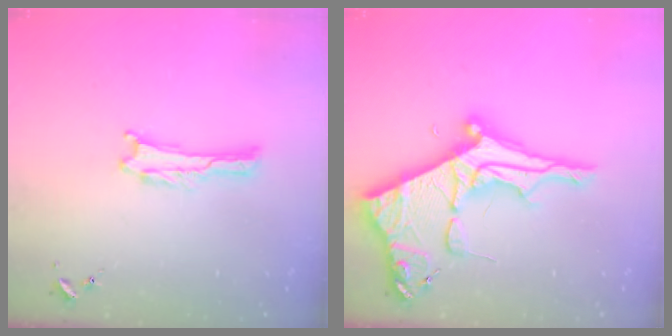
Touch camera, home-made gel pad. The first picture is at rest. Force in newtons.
{"total": 11.6, "press": 11.6, "slide": 1.1}